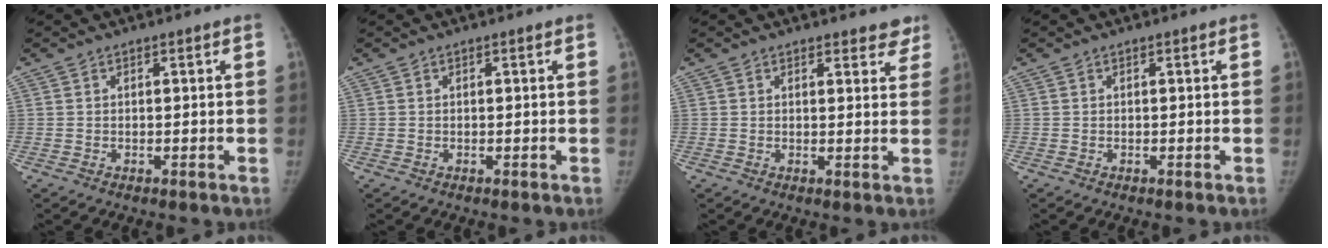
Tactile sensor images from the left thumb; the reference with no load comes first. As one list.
[{"total": 0.0}, {"total": 4.8, "force": [4.1, 2.0, 1.3], "torque": [0.021, -0.021, 0.038]}, {"total": 0.0}]